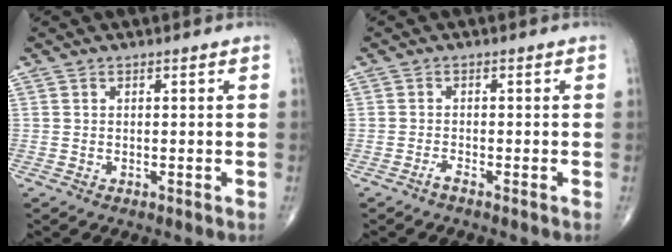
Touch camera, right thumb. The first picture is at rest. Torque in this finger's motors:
{"motor_torque": [0.00, 0.00, 0.00, 0.00, 0.00]}